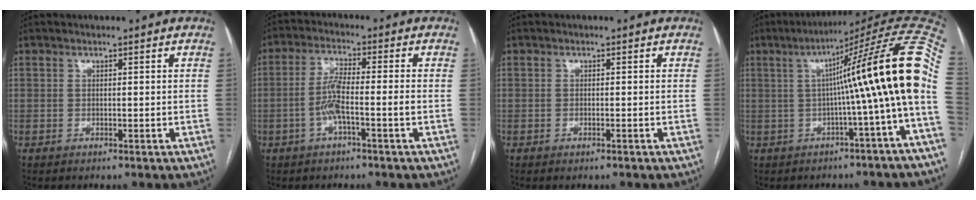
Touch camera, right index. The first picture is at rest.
{"total": 5.5, "force": [-1.7, 0.3, 5.2], "torque": [-0.109, 0.016, -0.031]}
{"total": 0.6, "force": [-0.5, 0.0, 0.4], "torque": [-0.010, -0.002, -0.006]}
{"total": 16.8, "force": [-0.5, -2.3, 16.6], "torque": [-0.210, 0.034, -0.015]}